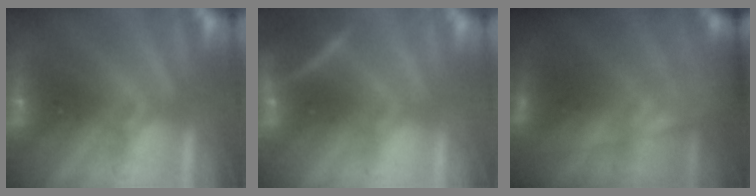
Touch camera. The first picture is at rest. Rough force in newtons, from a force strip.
{"total": 2.8}
{"total": 6.3}